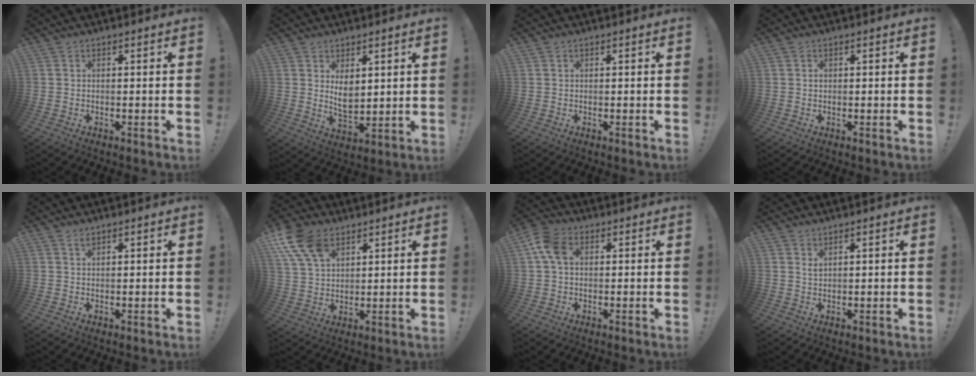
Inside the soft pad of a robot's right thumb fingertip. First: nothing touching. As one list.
[{"total": 6.9, "force": [2.9, 4.3, 4.5], "torque": [-0.071, -0.022, 0.053]}, {"total": 0.0}, {"total": 0.6, "force": [0.0, 0.6, 0.0], "torque": [-0.001, 0.003, 0.001]}, {"total": 1.3, "force": [1.0, 0.3, 0.8], "torque": [-0.002, -0.005, 0.016]}, {"total": 13.0, "force": [7.1, 8.0, 7.4], "torque": [-0.149, -0.025, 0.138]}, {"total": 7.9, "force": [2.0, 5.4, 5.4], "torque": [-0.113, 0.009, 0.041]}, {"total": 1.4, "force": [1.0, 0.5, 0.8], "torque": [-0.010, -0.004, 0.016]}]